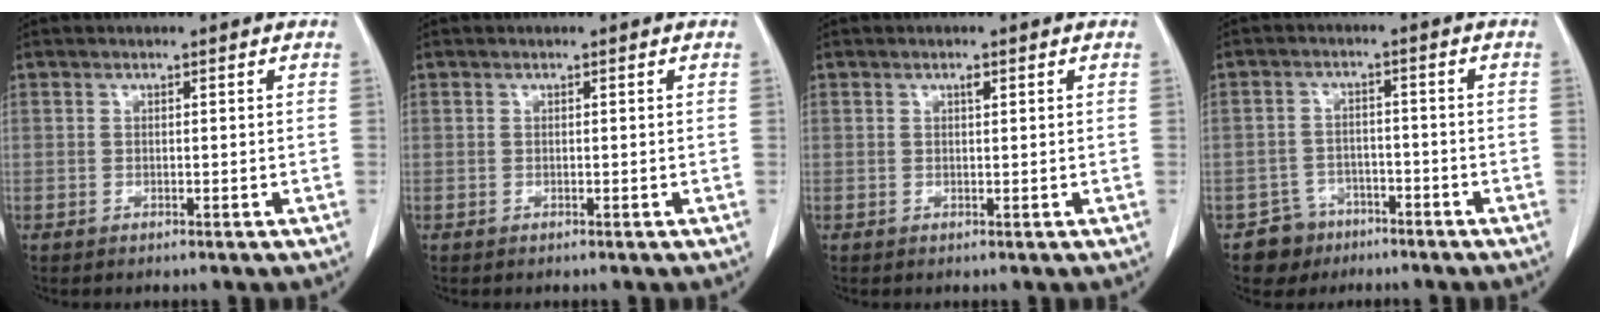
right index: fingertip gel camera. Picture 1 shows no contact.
{"total": 0.0}
{"total": 0.8, "force": [0.4, 0.2, 0.6], "torque": [-0.012, -0.001, 0.006]}
{"total": 4.9, "force": [-3.3, 3.7, -0.3], "torque": [0.012, 0.013, -0.051]}